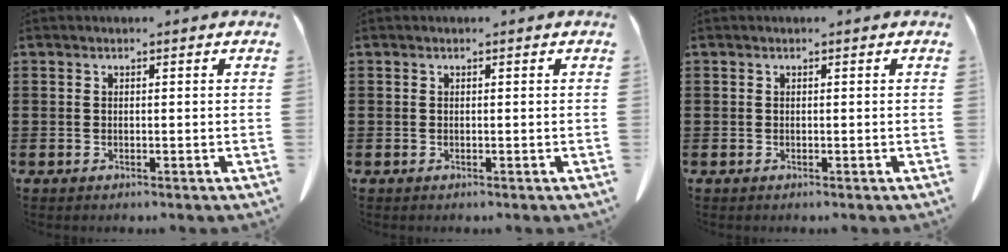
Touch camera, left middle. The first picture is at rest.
{"total": 0.0}
{"total": 0.0}